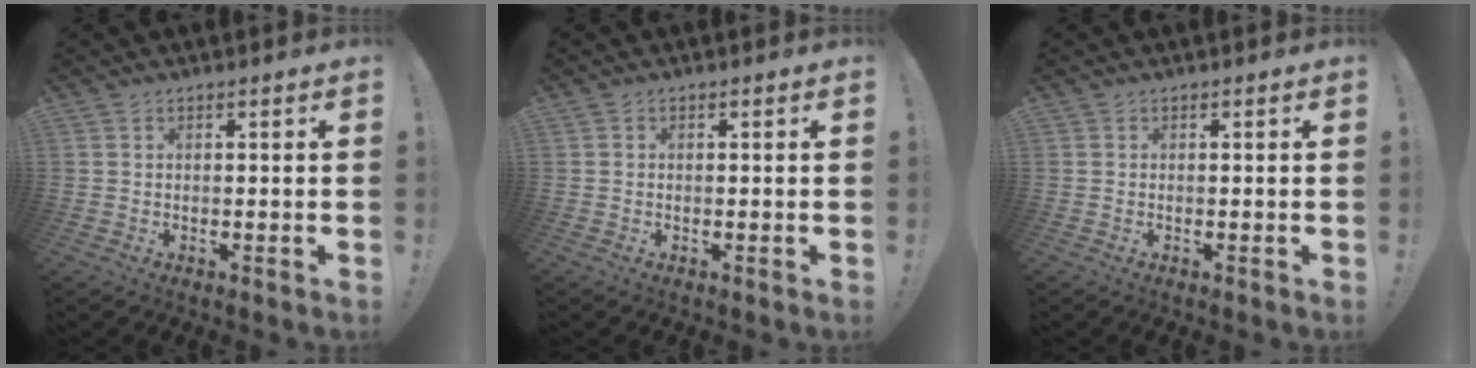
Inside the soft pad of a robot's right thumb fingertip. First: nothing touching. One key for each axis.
{"total": 0.0}
{"total": 0.0}